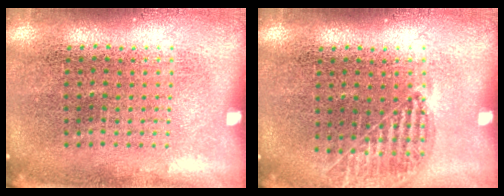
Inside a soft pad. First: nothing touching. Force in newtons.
{"total": 1.0, "press": 1.0, "slide": 0.2}